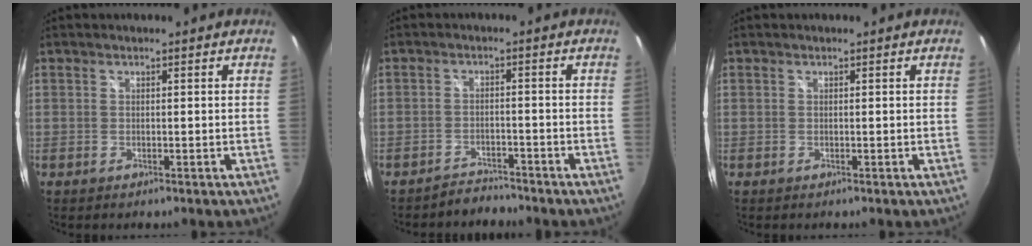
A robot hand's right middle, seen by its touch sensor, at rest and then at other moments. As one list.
[{"total": 3.5, "force": [-3.4, 0.8, -0.2], "torque": [-0.005, 0.004, -0.059]}, {"total": 0.0}]